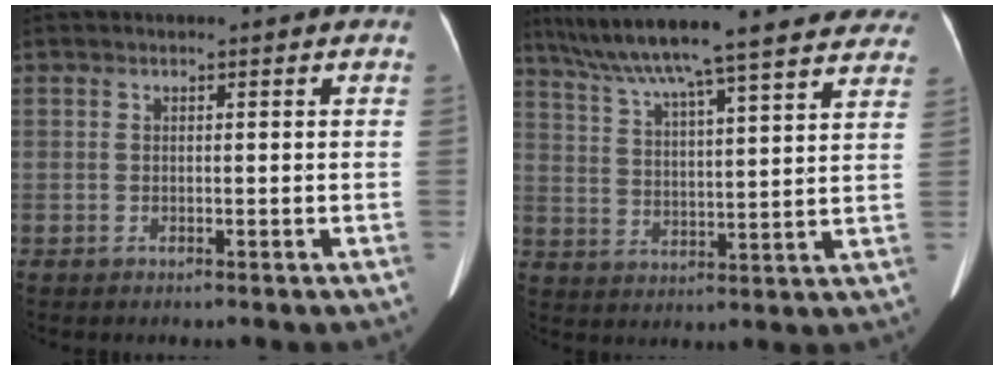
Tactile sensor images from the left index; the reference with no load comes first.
{"total": 27.2, "force": [23.4, 3.0, 13.6], "torque": [-0.223, 0.000, 0.312]}